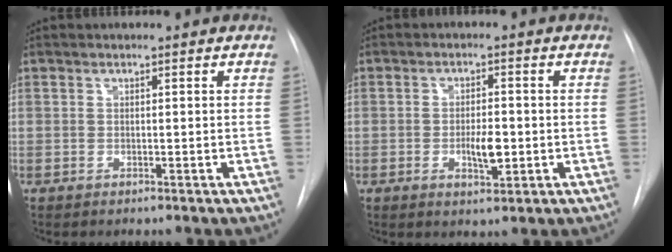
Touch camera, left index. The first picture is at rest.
{"total": 4.3, "force": [-0.9, 1.5, 3.9], "torque": [-0.066, -0.001, -0.012]}